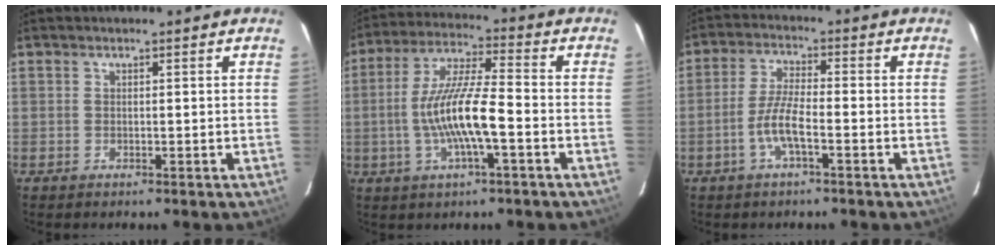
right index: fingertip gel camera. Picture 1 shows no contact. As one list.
[{"total": 12.4, "force": [-3.1, 1.8, 11.9], "torque": [-0.238, 0.002, -0.059]}, {"total": 6.1, "force": [-2.6, 1.0, 5.4], "torque": [-0.113, 0.003, -0.052]}]